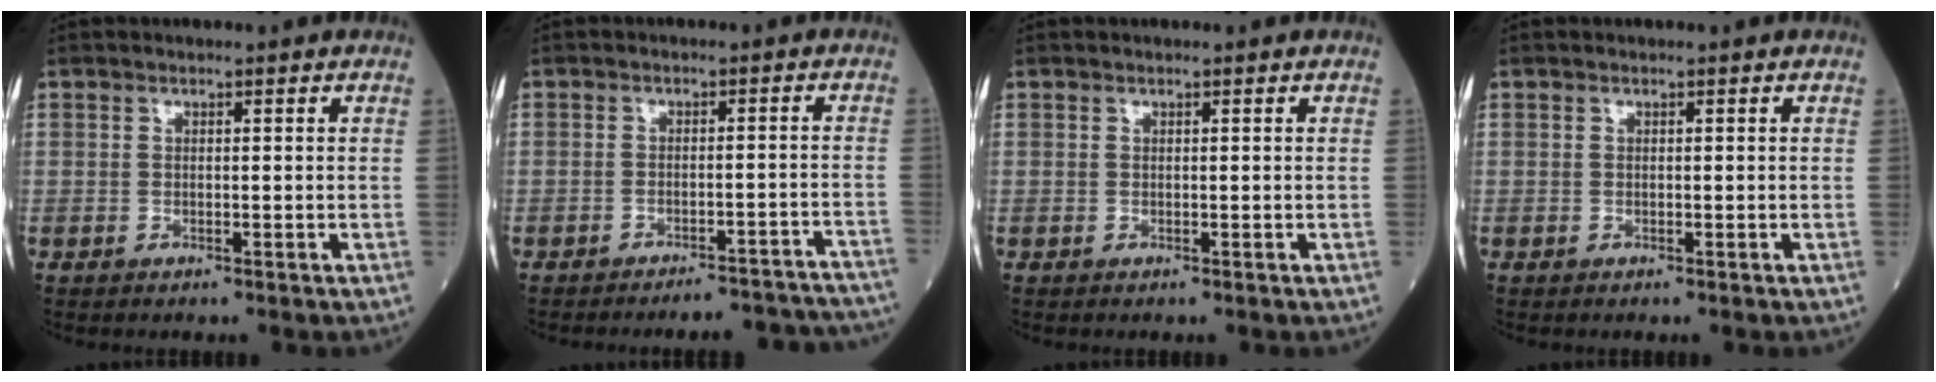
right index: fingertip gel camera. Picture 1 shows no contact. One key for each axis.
{"total": 11.9, "fx": -11.5, "fy": 2.0, "fz": 2.0, "tx": -0.002, "ty": 0.028, "tz": -0.130}
{"total": 0.0}
{"total": 0.0}